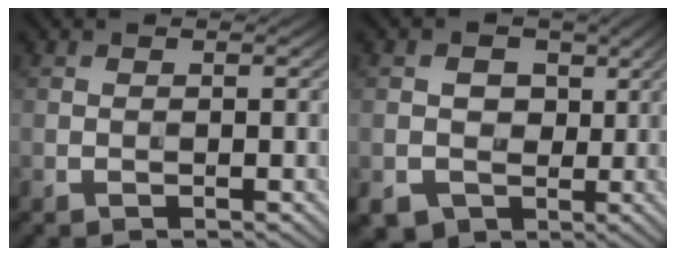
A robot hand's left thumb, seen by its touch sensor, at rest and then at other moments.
{"total": 5.4, "force": [-0.2, 5.1, 1.8], "torque": [-0.034, -0.003, -0.011]}